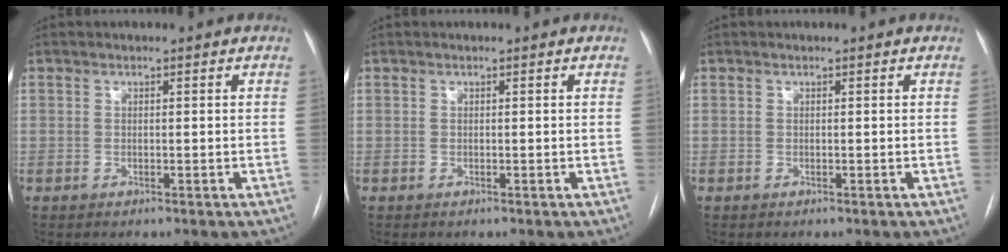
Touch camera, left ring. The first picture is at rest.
{"total": 0.0}
{"total": 0.0}